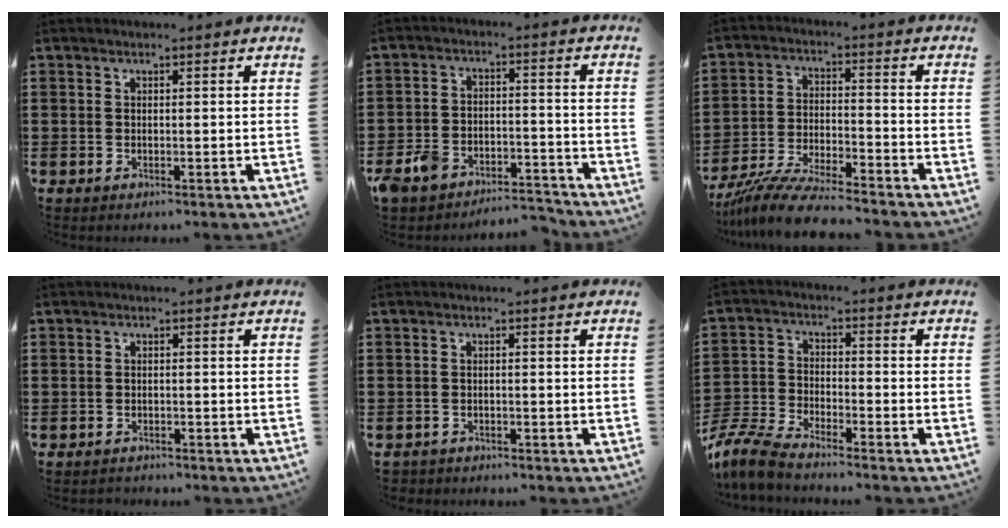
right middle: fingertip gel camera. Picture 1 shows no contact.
{"total": 6.8, "force": [-6.3, 2.0, 1.6], "torque": [-0.054, 0.010, -0.132]}
{"total": 8.7, "force": [-8.1, 0.5, 3.1], "torque": [-0.069, 0.006, -0.160]}
{"total": 1.2, "force": [-1.1, 0.3, -0.3], "torque": [0.003, 0.004, -0.026]}
{"total": 1.3, "force": [-1.2, 0.3, -0.2], "torque": [-0.002, 0.000, -0.028]}
{"total": 6.7, "force": [-6.3, 0.7, 2.1], "torque": [-0.068, -0.001, -0.130]}